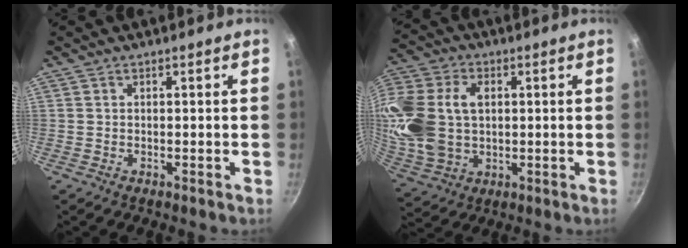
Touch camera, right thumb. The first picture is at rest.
{"total": 21.1, "force": [3.0, 15.3, 14.2], "torque": [-0.319, 0.020, 0.063]}